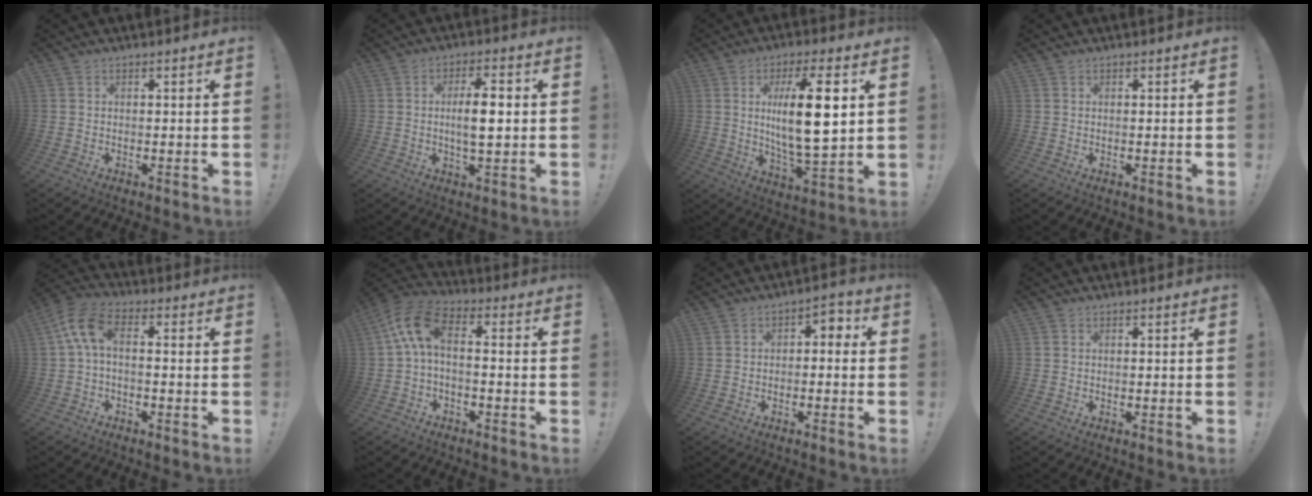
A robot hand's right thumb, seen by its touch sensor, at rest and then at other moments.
{"total": 8.4, "force": [0.1, 2.6, 8.0], "torque": [-0.144, 0.000, -0.005]}
{"total": 17.0, "force": [3.3, 4.4, 16.1], "torque": [-0.287, -0.016, 0.035]}
{"total": 0.0}
{"total": 8.7, "force": [1.1, 4.1, 7.6], "torque": [-0.165, 0.002, 0.025]}
{"total": 9.9, "force": [1.2, 4.8, 8.6], "torque": [-0.188, 0.004, 0.024]}
{"total": 3.1, "force": [-1.6, 2.0, 1.8], "torque": [-0.022, 0.008, -0.034]}
{"total": 0.0}